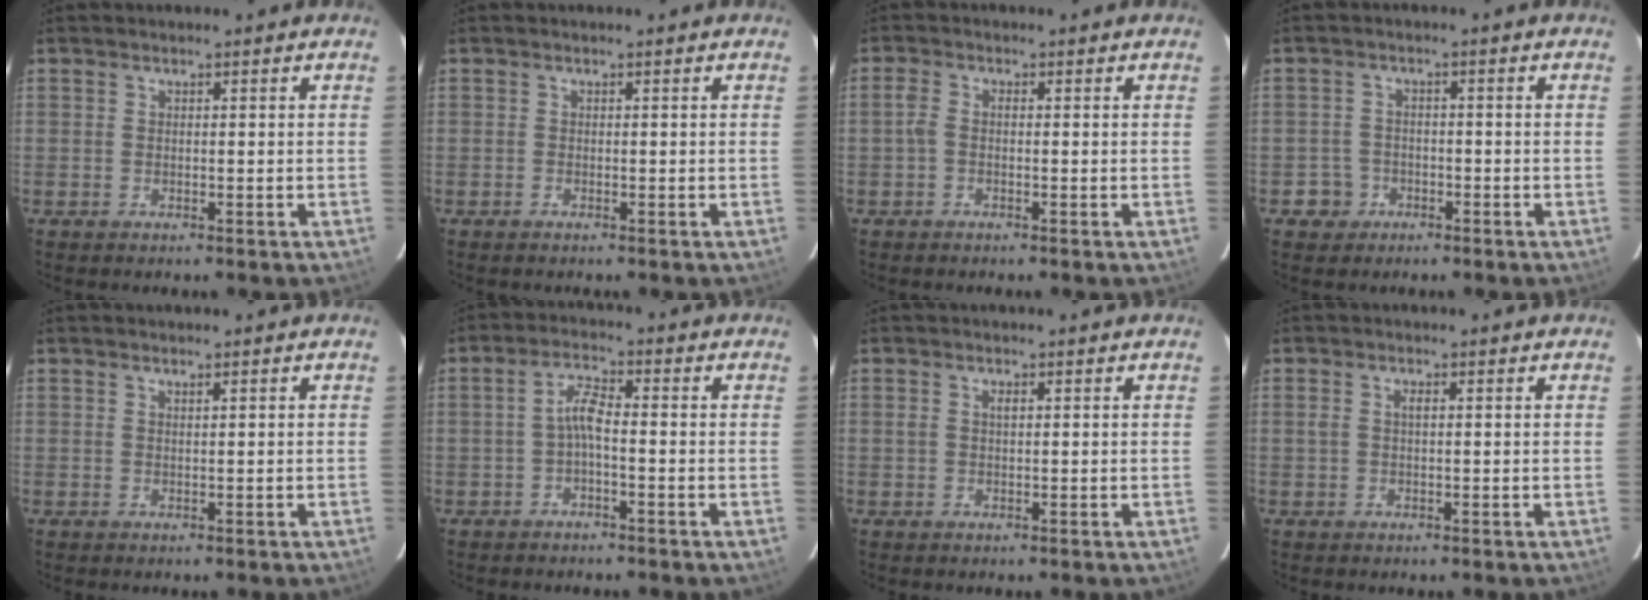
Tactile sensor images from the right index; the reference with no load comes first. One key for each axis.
{"total": 0.0}
{"total": 1.9, "fx": -0.5, "fy": 1.1, "fz": 1.5, "tx": -0.034, "ty": 0.006, "tz": -0.014}
{"total": 4.0, "fx": -1.9, "fy": 3.5, "fz": 0.0, "tx": -0.006, "ty": 0.019, "tz": -0.032}
{"total": 0.5, "fx": 0.3, "fy": -0.2, "fz": 0.3, "tx": -0.008, "ty": -0.002, "tz": 0.005}
{"total": 3.4, "fx": -1.2, "fy": 0.7, "fz": 3.1, "tx": -0.066, "ty": 0.011, "tz": -0.025}
{"total": 1.1, "fx": 0.3, "fy": 0.6, "fz": 0.8, "tx": -0.016, "ty": 0.003, "tz": 0.004}
{"total": 1.5, "fx": 0.2, "fy": 0.7, "fz": 1.3, "tx": -0.025, "ty": 0.003, "tz": 0.003}